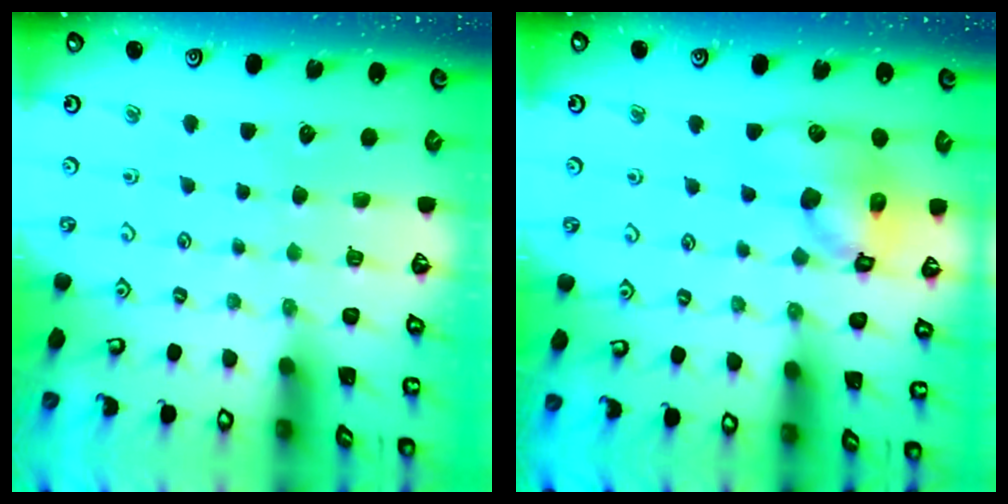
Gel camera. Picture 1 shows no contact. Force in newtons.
{"total": 13.2, "press": 13.1, "slide": 1.9}